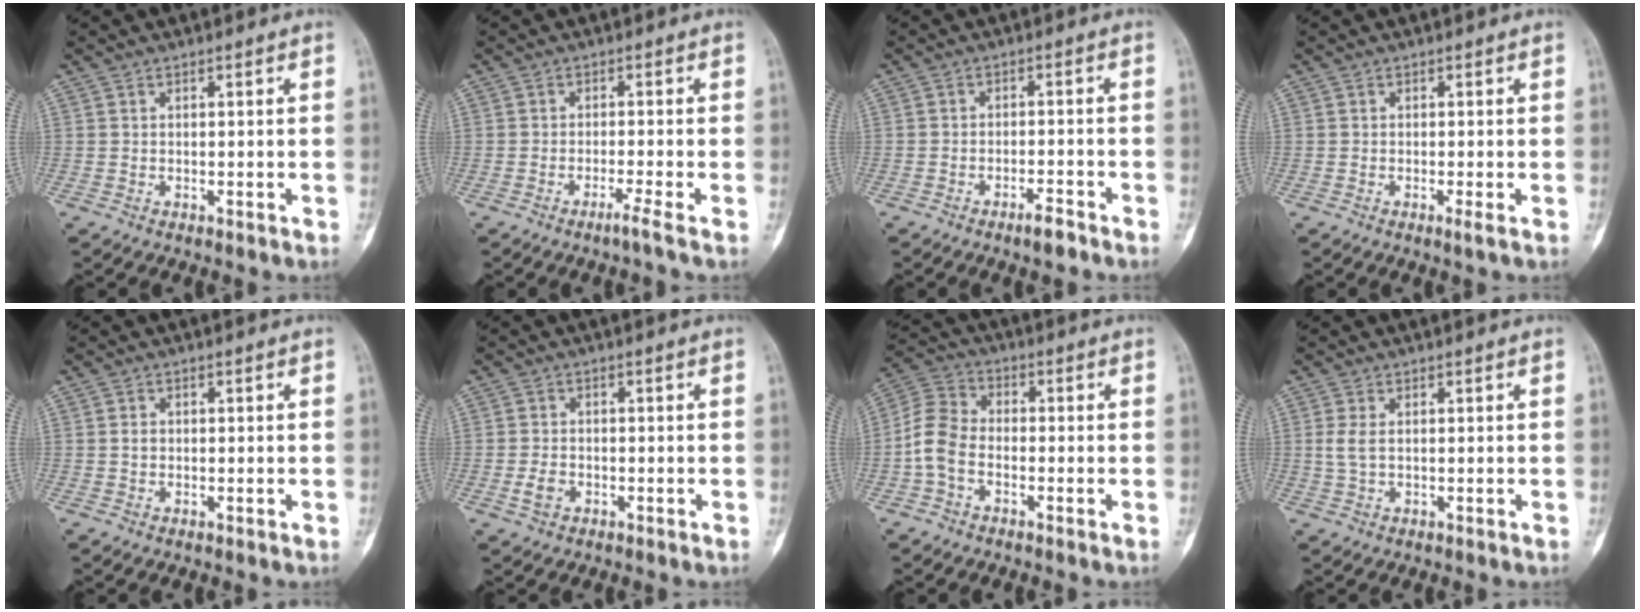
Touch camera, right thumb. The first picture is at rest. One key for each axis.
{"total": 2.0, "fx": -1.4, "fy": -0.8, "fz": 1.2, "tx": -0.031, "ty": 0.003, "tz": -0.030}
{"total": 3.2, "fx": -2.4, "fy": 0.7, "fz": 2.0, "tx": -0.034, "ty": 0.014, "tz": -0.041}
{"total": 0.8, "fx": -0.2, "fy": -0.1, "fz": 0.7, "tx": -0.018, "ty": -0.004, "tz": -0.005}
{"total": 1.0, "fx": 0.0, "fy": 0.8, "fz": 0.6, "tx": -0.010, "ty": 0.003, "tz": 0.000}
{"total": 2.6, "fx": -1.0, "fy": 1.8, "fz": 1.6, "tx": -0.030, "ty": 0.007, "tz": -0.016}
{"total": 7.3, "fx": -2.2, "fy": 4.9, "fz": 4.9, "tx": -0.098, "ty": 0.026, "tz": -0.056}
{"total": 2.3, "fx": 0.4, "fy": 1.1, "fz": 2.0, "tx": -0.055, "ty": 0.003, "tz": 0.014}